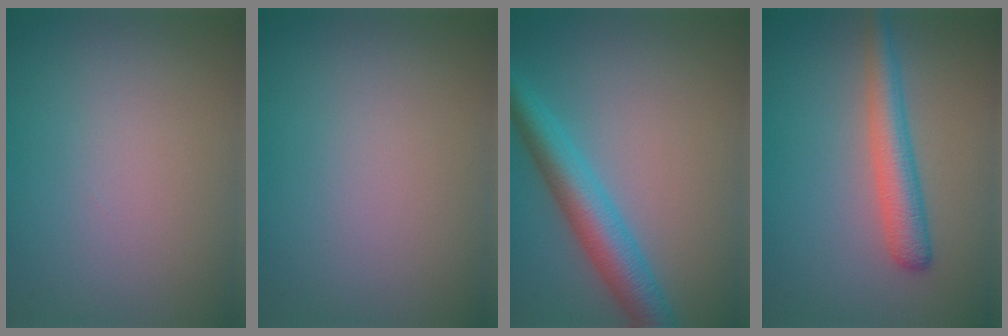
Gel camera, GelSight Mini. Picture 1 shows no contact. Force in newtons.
{"total": 0.0}
{"total": 5.3, "press": 5.3, "slide": 0.1}
{"total": 3.6, "press": 3.6, "slide": 0.2}